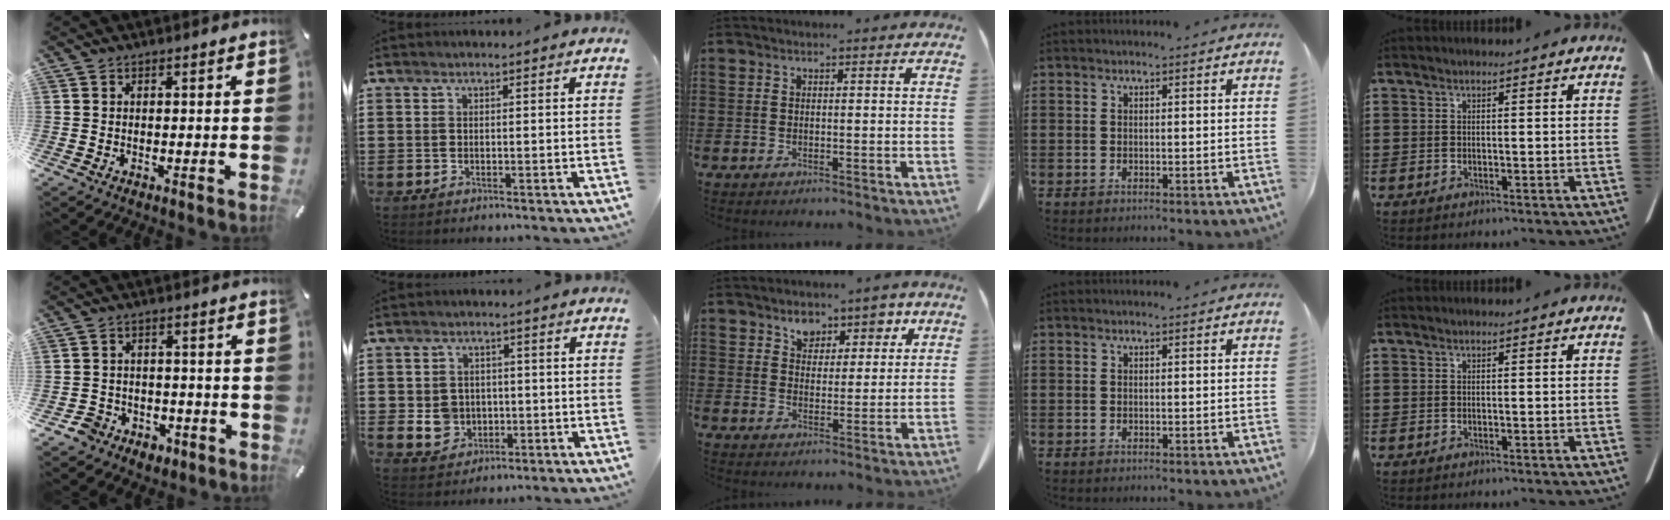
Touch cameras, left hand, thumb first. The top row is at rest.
{"thumb": {"total": 5.0, "force": [-2.6, 4.1, 1.0], "torque": [-0.028, 0.010, -0.049]}, "index": {"total": 4.1, "force": [-0.3, 3.8, 1.5], "torque": [-0.033, 0.005, -0.007]}, "middle": {"total": 5.1, "force": [3.5, 3.3, 1.5], "torque": [-0.036, 0.001, 0.060]}}